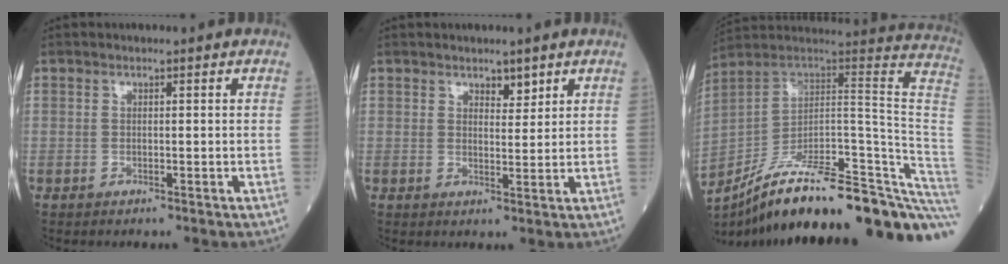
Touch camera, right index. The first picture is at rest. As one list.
[{"total": 2.3, "force": [1.7, 1.0, 1.2], "torque": [-0.016, -0.003, 0.029]}, {"total": 32.0, "force": [-23.6, 3.0, 21.4], "torque": [-0.198, 0.000, -0.335]}]